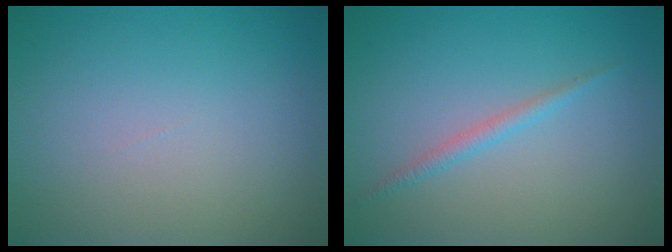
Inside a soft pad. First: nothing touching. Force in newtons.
{"total": 1.2, "press": 1.2, "slide": 0.1}